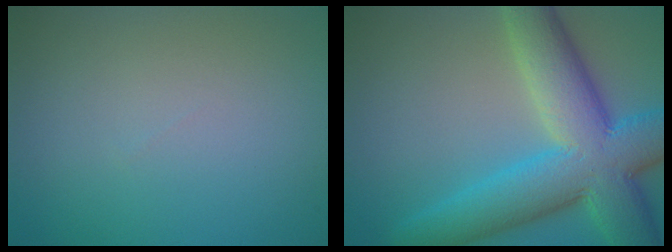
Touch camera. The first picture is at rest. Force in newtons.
{"total": 10.9, "press": 10.9, "slide": 0.5}